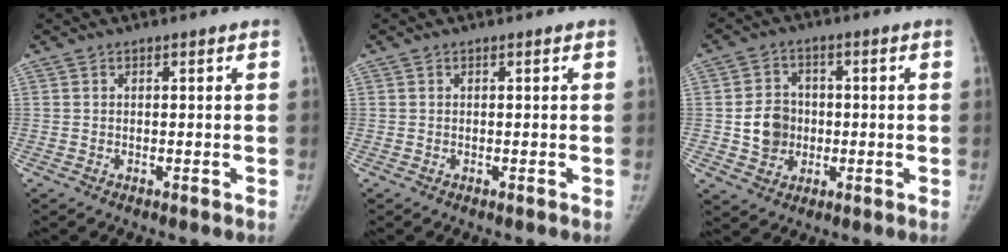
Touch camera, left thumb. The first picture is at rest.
{"total": 0.0}
{"total": 7.6, "force": [-0.7, 6.8, 3.4], "torque": [-0.033, 0.010, -0.012]}